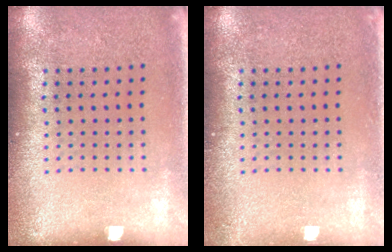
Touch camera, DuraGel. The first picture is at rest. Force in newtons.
{"total": 0.6, "press": 0.6, "slide": 0.0}